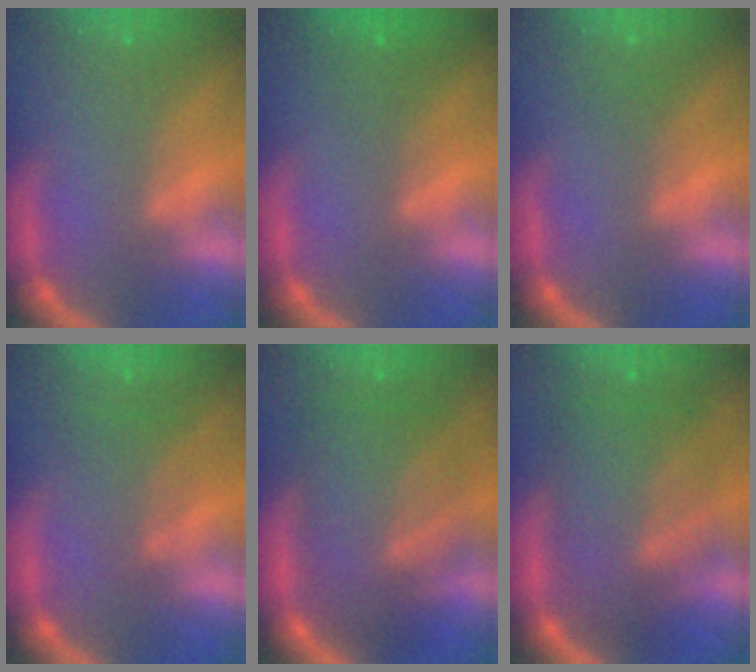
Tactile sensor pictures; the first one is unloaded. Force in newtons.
{"total": 1.5}
{"total": 1.0}
{"total": 3.0}
{"total": 10.0}
{"total": 9.4}